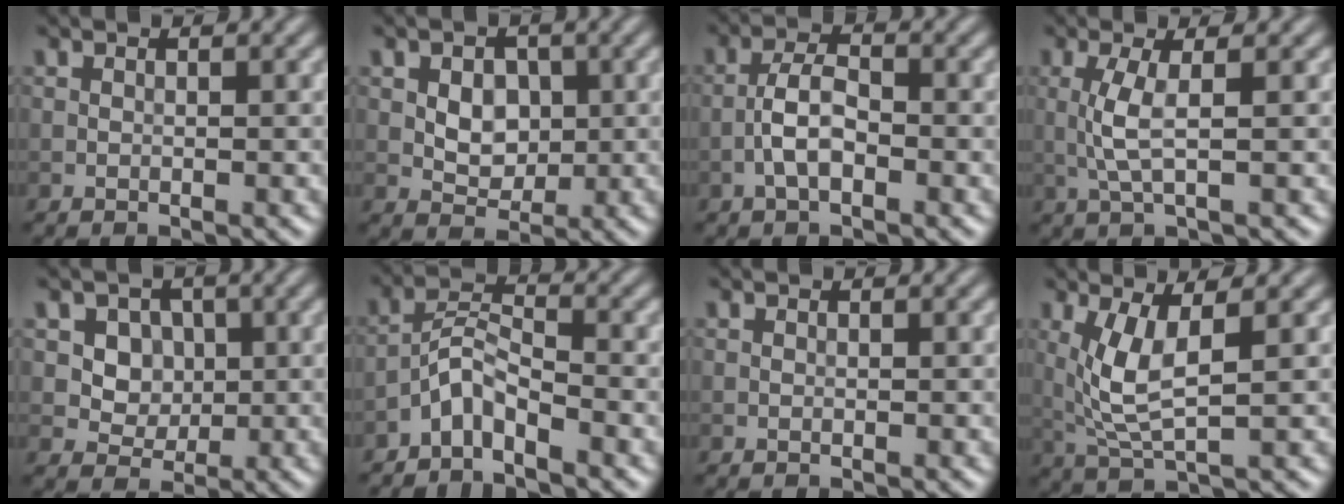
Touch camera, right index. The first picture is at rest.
{"total": 3.5, "force": [0.4, 2.6, 2.3], "torque": [-0.035, -0.003, 0.005]}
{"total": 3.1, "force": [-1.2, 1.3, 2.6], "torque": [-0.048, 0.008, -0.030]}
{"total": 2.7, "force": [0.2, 0.5, 2.7], "torque": [-0.063, 0.001, 0.004]}
{"total": 4.3, "force": [1.2, 3.6, 2.1], "torque": [-0.035, -0.008, 0.027]}
{"total": 3.1, "force": [-2.4, 0.8, 1.7], "torque": [-0.032, 0.014, -0.054]}
{"total": 0.0}
{"total": 4.6, "force": [0.9, 1.4, 4.3], "torque": [-0.100, -0.006, 0.025]}